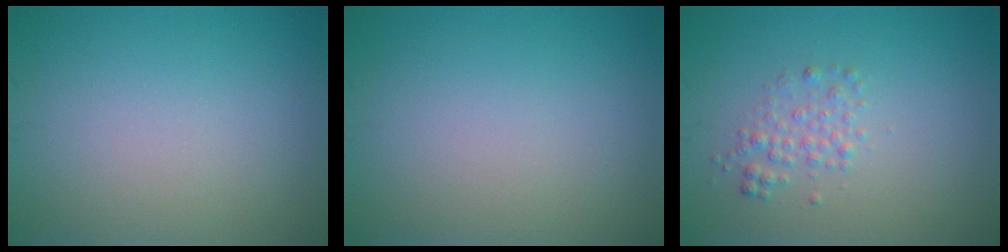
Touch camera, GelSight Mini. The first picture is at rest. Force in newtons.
{"total": 0.0}
{"total": 1.8, "press": 1.8, "slide": 0.0}